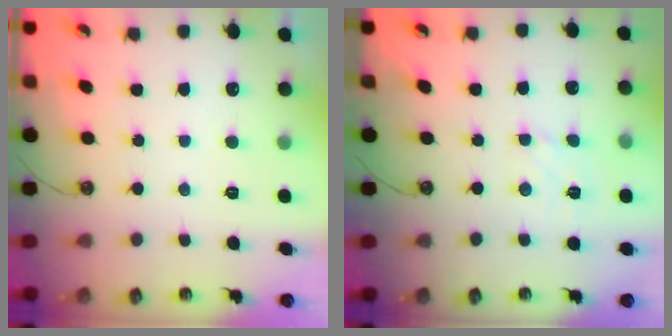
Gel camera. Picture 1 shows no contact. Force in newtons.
{"total": 2.7, "press": 2.7, "slide": 0.4}